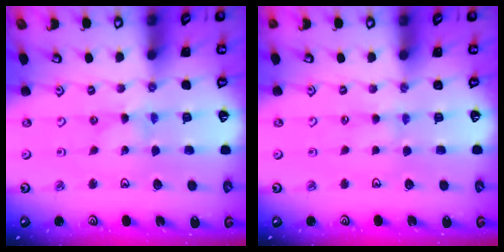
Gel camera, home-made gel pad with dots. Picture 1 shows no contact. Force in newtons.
{"total": 2.2, "press": 2.2, "slide": 0.3}